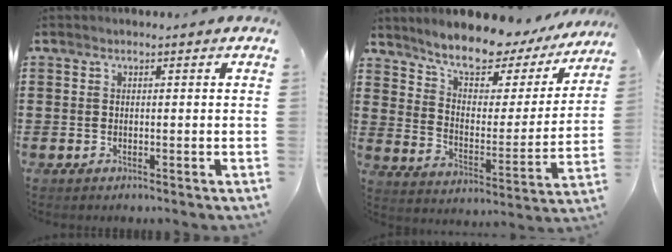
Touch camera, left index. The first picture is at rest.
{"total": 9.0, "force": [8.0, 2.2, 3.5], "torque": [-0.089, -0.056, 0.136]}